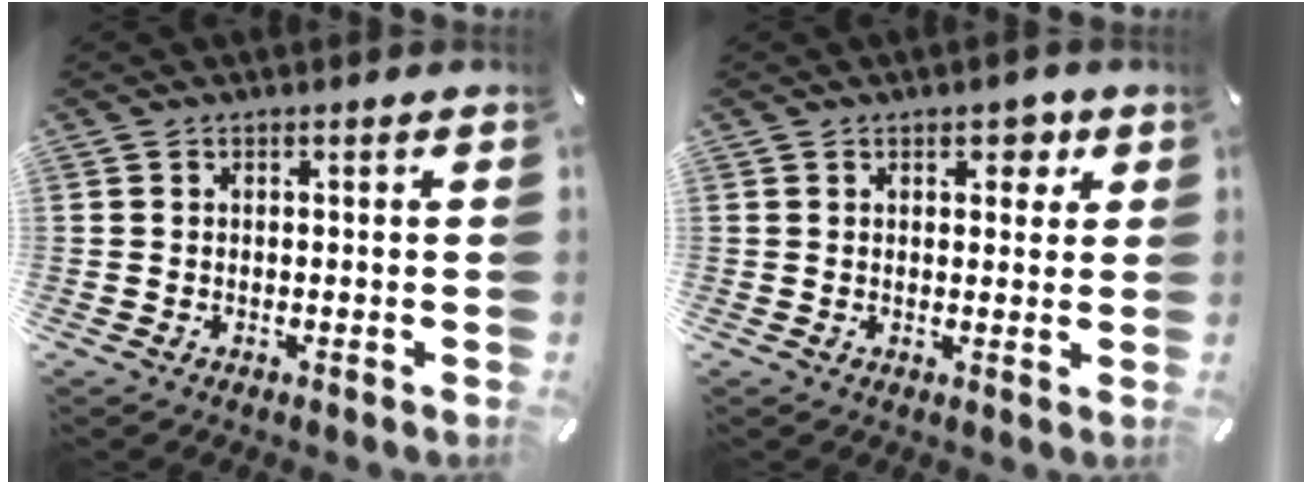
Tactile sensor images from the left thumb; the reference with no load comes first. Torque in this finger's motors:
{"motor_torque": [-0.01, -0.05, 0.04, 0.02, 0.01]}